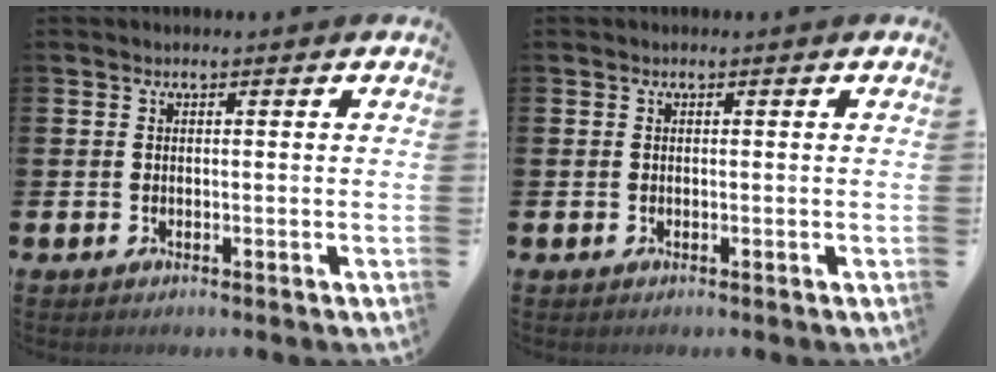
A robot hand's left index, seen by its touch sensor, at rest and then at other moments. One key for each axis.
{"total": 0.0}